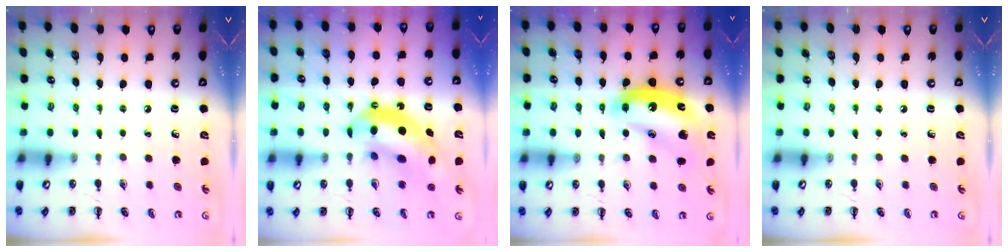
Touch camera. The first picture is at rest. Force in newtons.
{"total": 12.9, "press": 12.5, "slide": 3.3}
{"total": 15.3, "press": 15.3, "slide": 1.3}
{"total": 0.0}